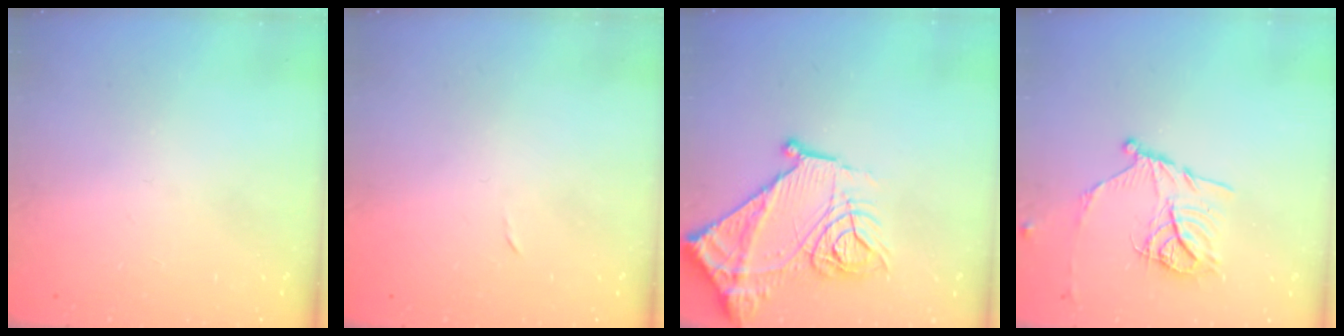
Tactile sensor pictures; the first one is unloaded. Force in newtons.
{"total": 2.3, "press": 2.3, "slide": 0.4}
{"total": 18.7, "press": 18.6, "slide": 1.7}
{"total": 13.1, "press": 13.1, "slide": 1.0}